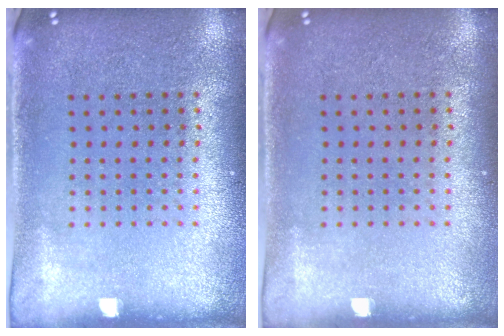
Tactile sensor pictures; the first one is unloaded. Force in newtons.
{"total": 0.0}